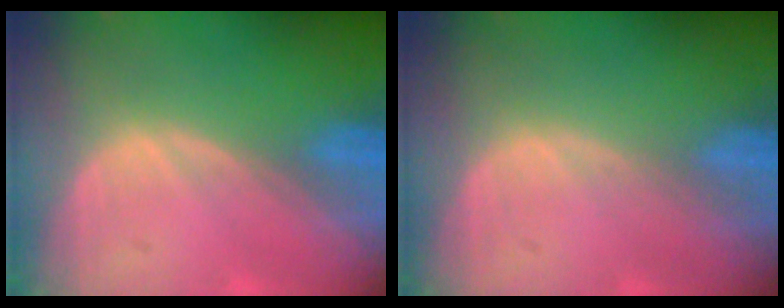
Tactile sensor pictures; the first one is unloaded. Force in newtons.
{"total": 0.0}